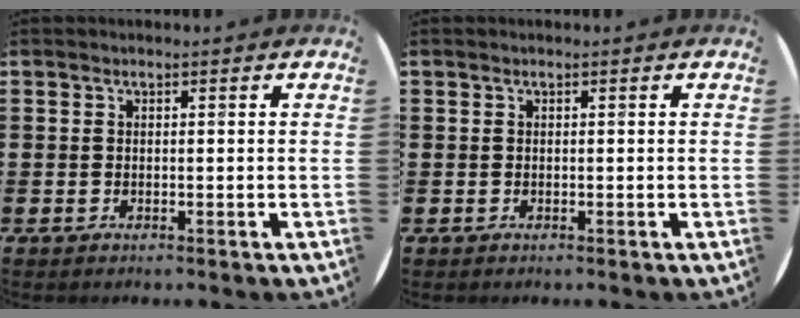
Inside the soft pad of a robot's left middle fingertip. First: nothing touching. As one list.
[{"total": 0.0}]